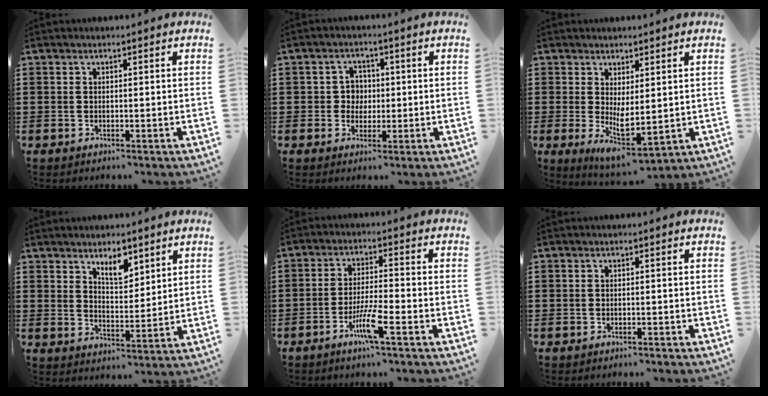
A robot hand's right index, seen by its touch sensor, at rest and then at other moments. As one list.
[{"total": 3.5, "force": [0.0, 3.2, 1.4], "torque": [-0.040, 0.010, -0.006]}, {"total": 4.0, "force": [0.8, 1.4, 3.7], "torque": [-0.064, -0.014, 0.016]}, {"total": 4.9, "force": [3.6, 2.1, 2.7], "torque": [-0.046, -0.006, 0.062]}, {"total": 5.7, "force": [-3.2, 0.3, 4.8], "torque": [-0.106, -0.013, -0.063]}, {"total": 0.7, "force": [-0.7, 0.1, 0.0], "torque": [-0.003, 0.000, -0.014]}]